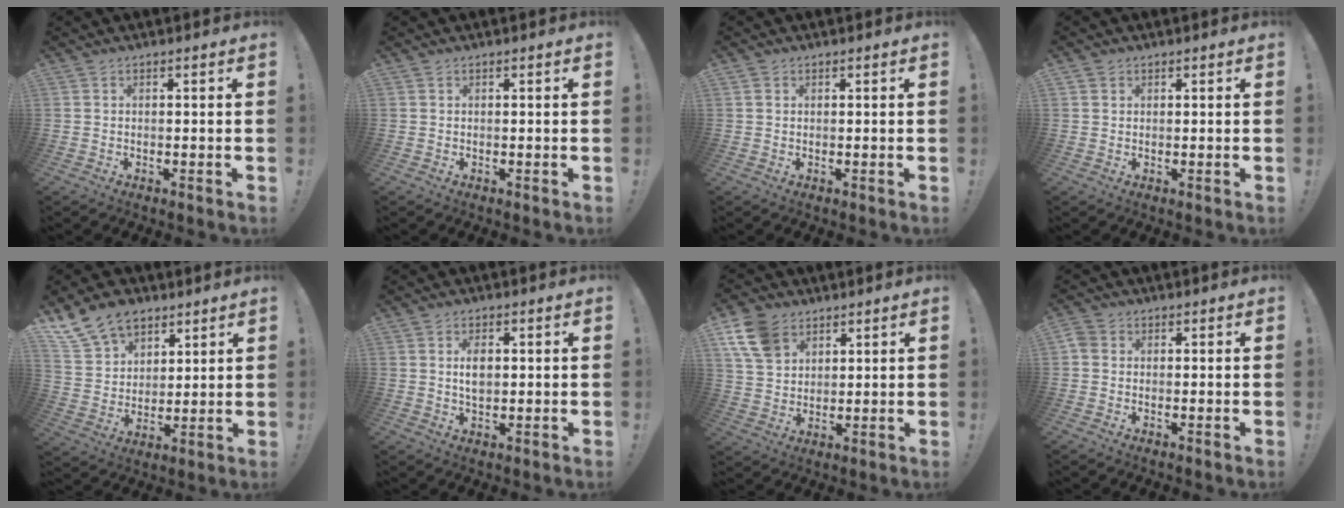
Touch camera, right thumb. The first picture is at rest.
{"total": 0.0}
{"total": 0.8, "force": [0.4, 0.7, 0.2], "torque": [0.005, -0.001, 0.006]}
{"total": 1.3, "force": [0.8, 0.9, 0.3], "torque": [-0.005, 0.002, 0.016]}
{"total": 13.6, "force": [9.2, 8.9, 4.6], "torque": [-0.082, -0.057, 0.180]}
{"total": 4.4, "force": [0.6, 2.6, 3.4], "torque": [-0.056, -0.002, 0.004]}
{"total": 11.8, "force": [6.6, 8.1, 5.5], "torque": [-0.102, -0.025, 0.132]}
{"total": 2.6, "force": [0.1, 2.3, 1.2], "torque": [-0.026, 0.008, 0.006]}